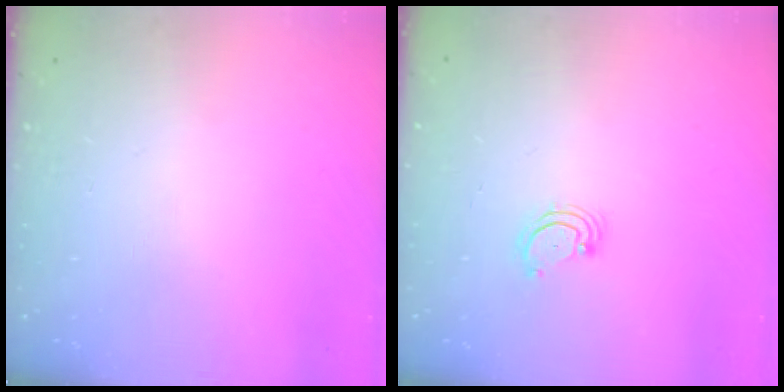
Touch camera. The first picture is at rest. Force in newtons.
{"total": 3.1, "press": 3.0, "slide": 0.4}